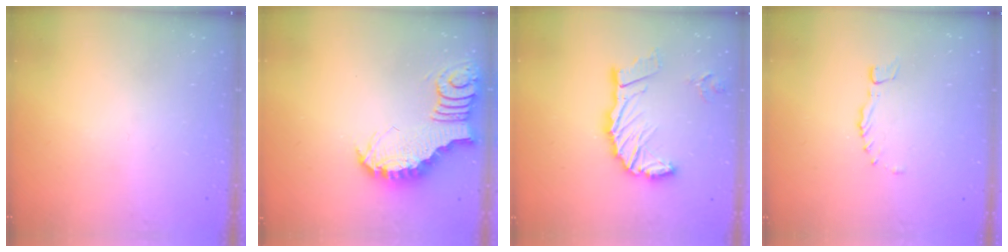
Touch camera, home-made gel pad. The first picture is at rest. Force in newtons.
{"total": 4.0, "press": 3.9, "slide": 0.4}
{"total": 15.2, "press": 15.0, "slide": 2.2}
{"total": 0.0}